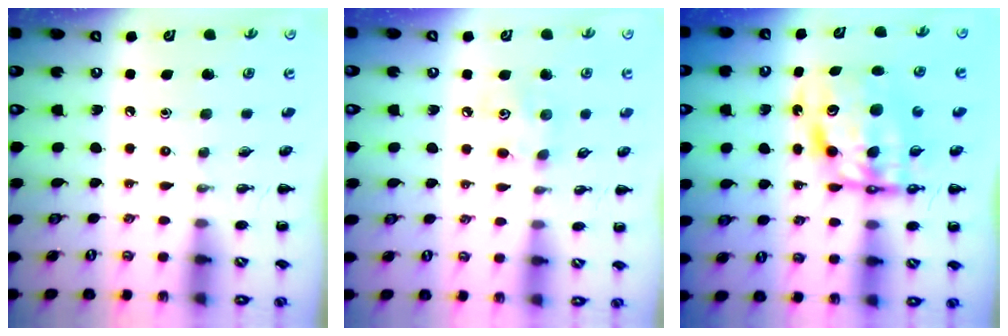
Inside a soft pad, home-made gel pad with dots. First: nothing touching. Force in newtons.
{"total": 4.5, "press": 4.3, "slide": 1.1}
{"total": 10.3, "press": 9.9, "slide": 2.8}